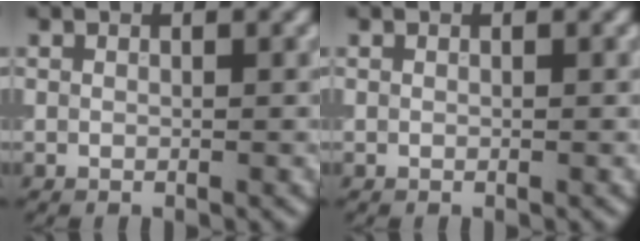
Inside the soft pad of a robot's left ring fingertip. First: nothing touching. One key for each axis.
{"total": 0.0}